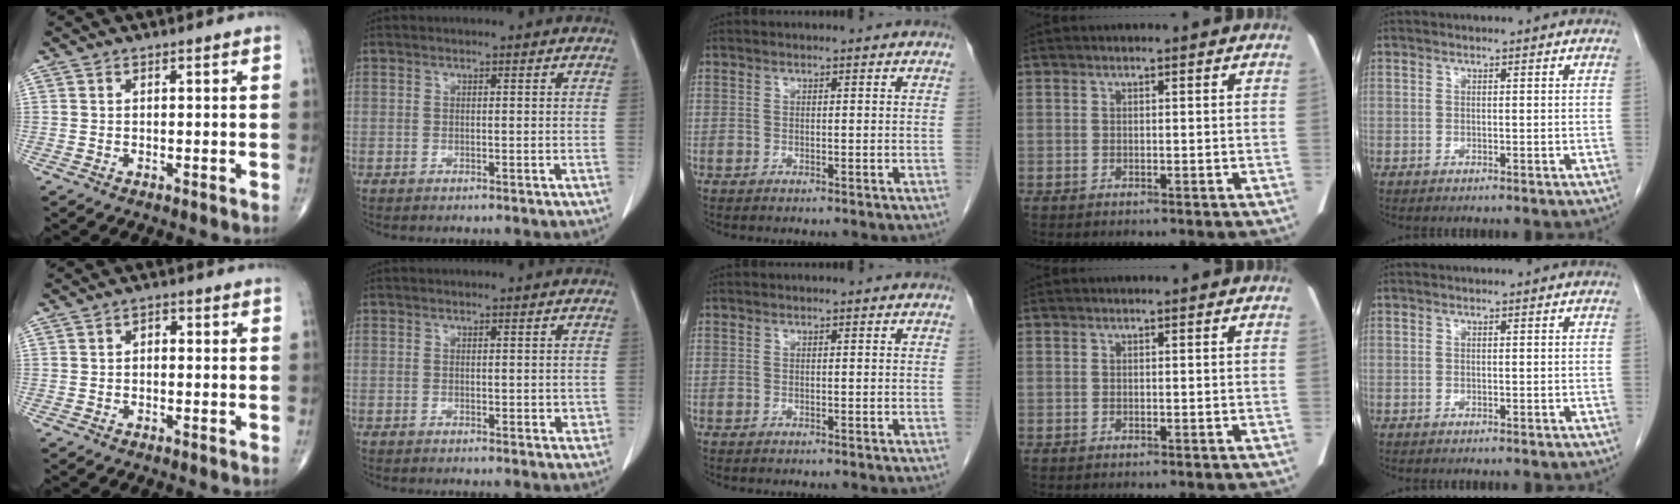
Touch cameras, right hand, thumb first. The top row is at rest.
{"thumb": {"total": 1.7, "force": [0.0, 1.1, 1.2], "torque": [-0.009, 0.007, -0.005]}, "index": {"total": 2.0, "force": [0.2, 1.2, 1.6], "torque": [-0.015, -0.001, 0.007]}}